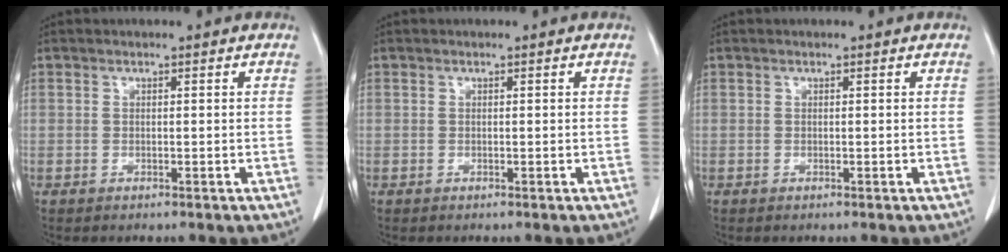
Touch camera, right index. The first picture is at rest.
{"total": 0.0}
{"total": 0.0}